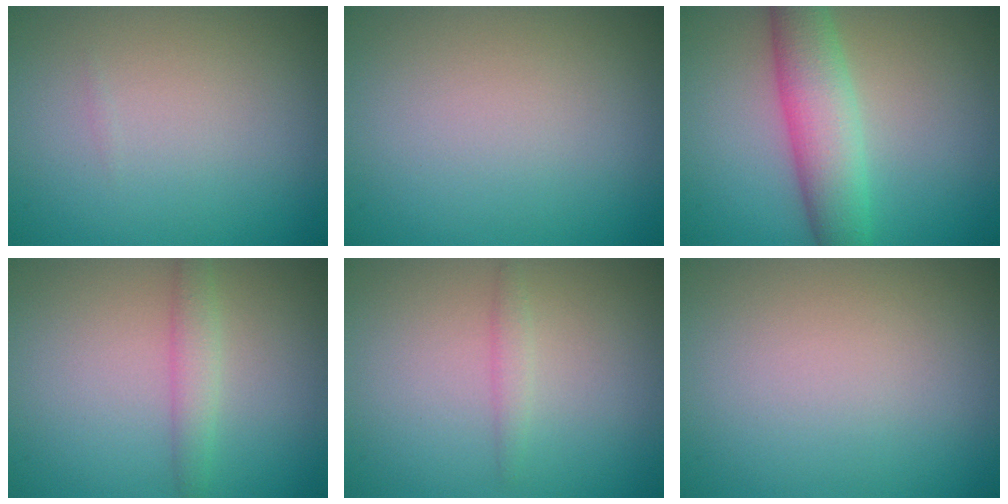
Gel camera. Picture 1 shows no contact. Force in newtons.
{"total": 0.0}
{"total": 5.7, "press": 5.7, "slide": 0.1}
{"total": 1.8, "press": 1.8, "slide": 0.1}
{"total": 1.0, "press": 1.0, "slide": 0.0}
{"total": 0.0}